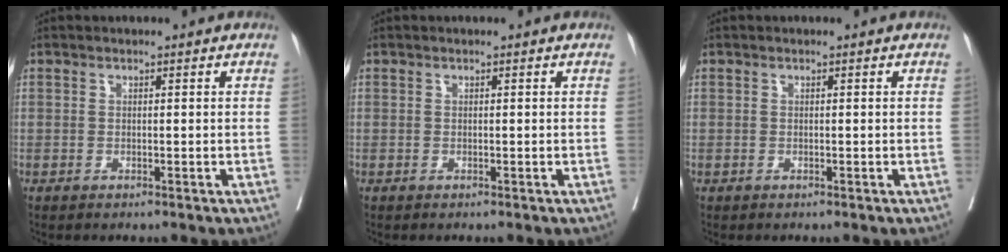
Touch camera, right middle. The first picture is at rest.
{"total": 0.0}
{"total": 0.9, "force": [0.4, -0.8, -0.1], "torque": [0.007, 0.001, 0.005]}